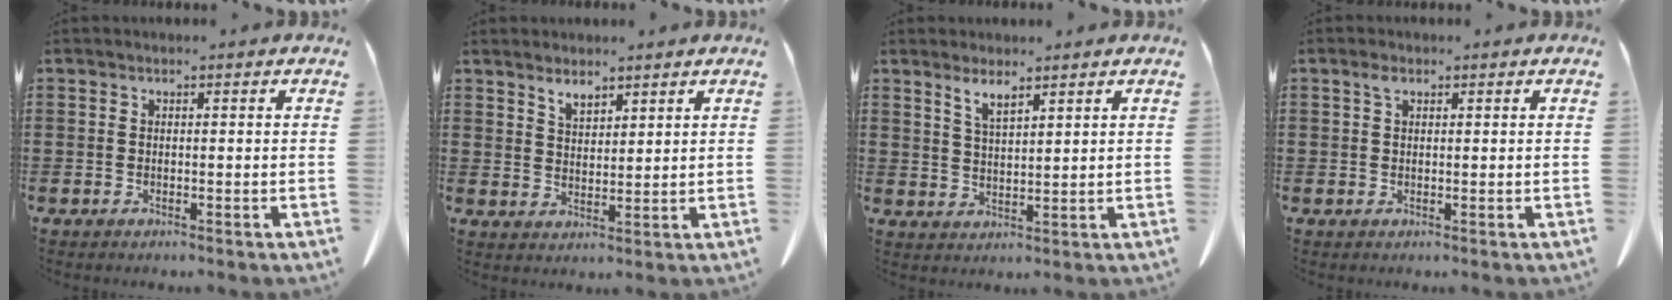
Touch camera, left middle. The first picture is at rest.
{"total": 2.7, "force": [2.4, 1.0, 0.9], "torque": [-0.022, 0.003, 0.044]}
{"total": 3.1, "force": [2.6, 0.6, 1.7], "torque": [-0.040, 0.001, 0.046]}
{"total": 1.5, "force": [0.7, 0.9, 1.0], "torque": [-0.016, 0.002, 0.010]}